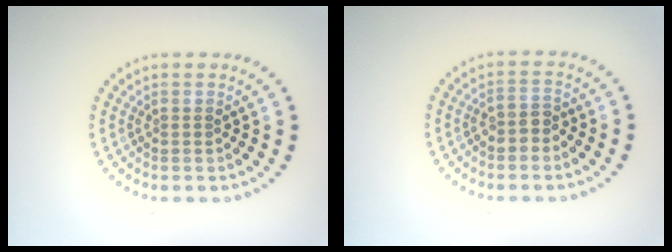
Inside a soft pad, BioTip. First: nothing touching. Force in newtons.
{"total": 1.7, "press": 1.5, "slide": 0.8}